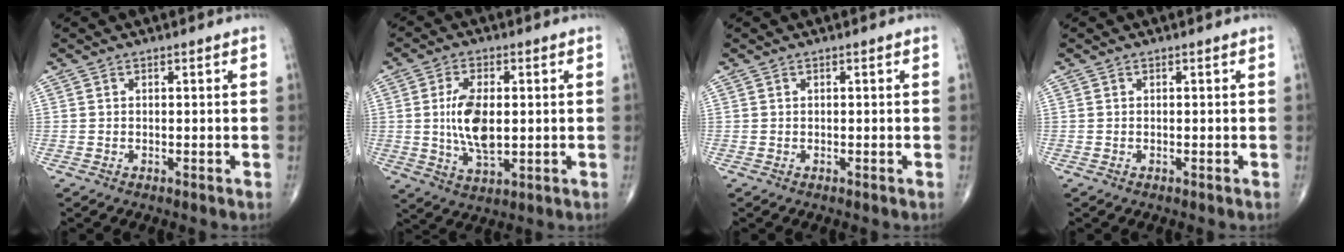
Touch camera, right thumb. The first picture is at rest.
{"total": 9.8, "force": [0.5, 4.8, 8.5], "torque": [-0.162, -0.009, 0.014]}
{"total": 0.0}
{"total": 0.0}